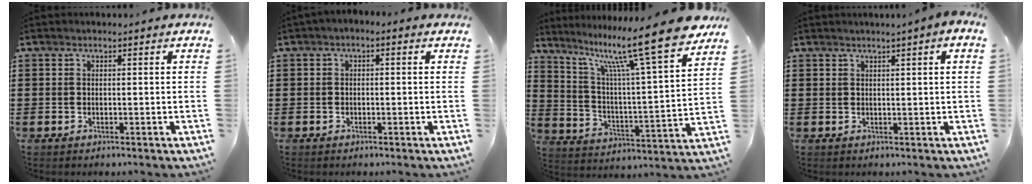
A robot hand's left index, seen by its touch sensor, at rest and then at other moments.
{"total": 1.0, "force": [-0.8, 0.5, 0.4], "torque": [-0.009, 0.002, -0.016]}
{"total": 14.5, "force": [11.4, 0.4, 8.8], "torque": [-0.175, -0.080, 0.181]}
{"total": 1.3, "force": [0.9, -0.4, 0.9], "torque": [-0.017, -0.003, 0.016]}